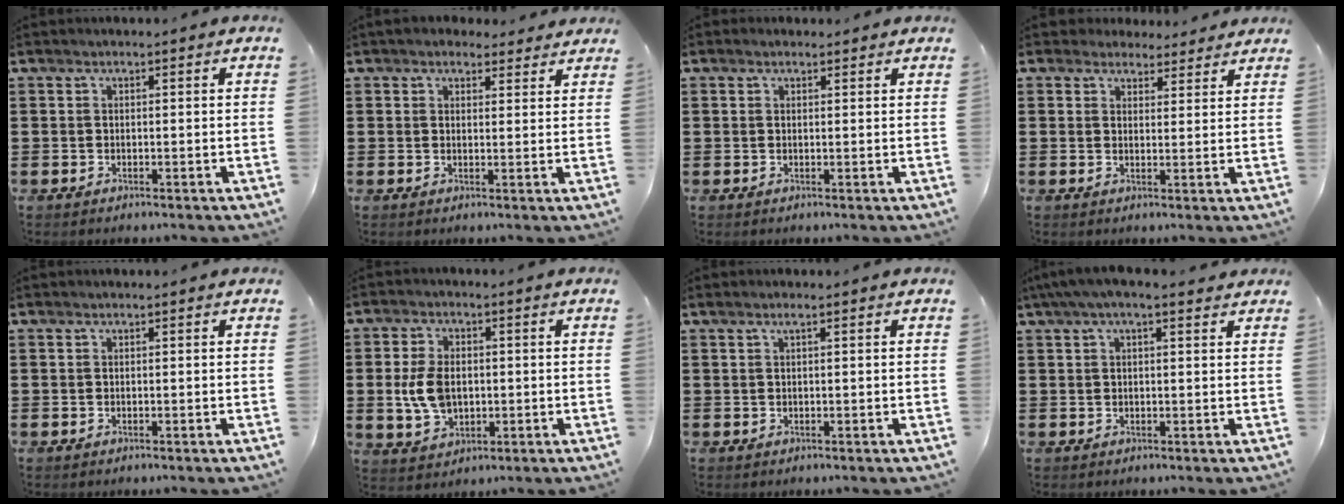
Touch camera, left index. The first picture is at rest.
{"total": 2.8, "force": [2.4, 1.4, 0.5], "torque": [-0.018, 0.001, 0.044]}
{"total": 0.8, "force": [0.6, 0.4, 0.2], "torque": [-0.006, 0.004, 0.012]}
{"total": 3.5, "force": [3.2, 1.5, 0.2], "torque": [-0.008, -0.004, 0.059]}
{"total": 0.0}
{"total": 6.7, "force": [-0.1, 4.5, 5.0], "torque": [-0.126, 0.004, -0.007]}
{"total": 1.0, "force": [0.4, 0.0, 0.9], "torque": [-0.017, 0.000, 0.007]}
{"total": 3.3, "force": [2.1, 0.7, 2.5], "torque": [-0.054, 0.006, 0.036]}